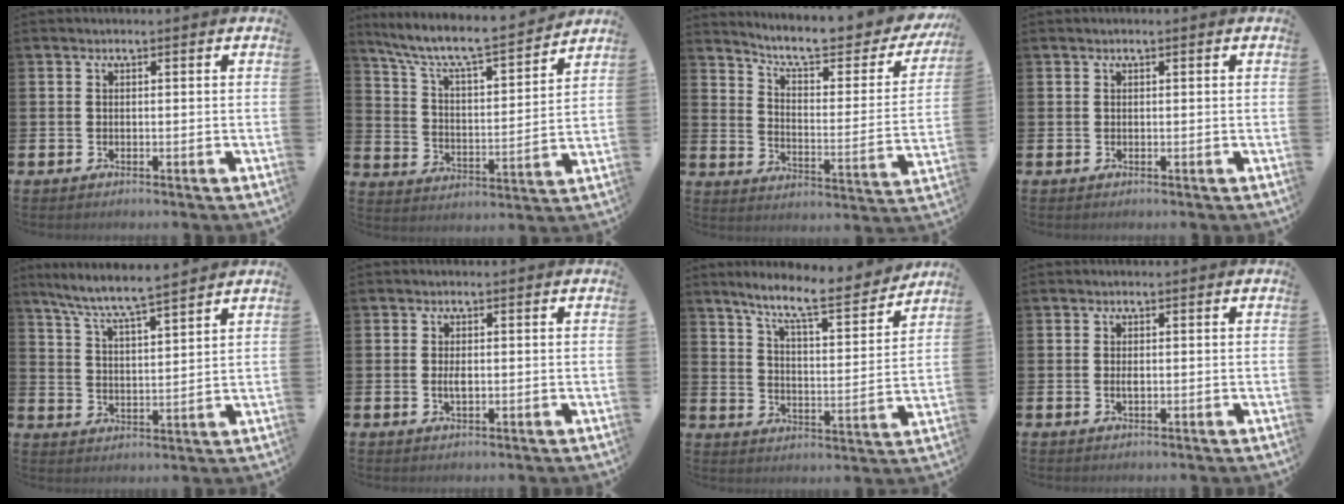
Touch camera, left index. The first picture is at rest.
{"total": 8.9, "force": [7.9, 1.4, 3.8], "torque": [-0.110, -0.052, 0.131]}
{"total": 8.3, "force": [7.2, 1.8, 3.7], "torque": [-0.091, -0.053, 0.119]}
{"total": 0.0}
{"total": 7.2, "force": [6.8, 0.0, 2.4], "torque": [-0.074, -0.039, 0.119]}
{"total": 1.6, "force": [0.0, 0.7, 1.4], "torque": [-0.026, 0.001, -0.001]}
{"total": 9.1, "force": [8.0, 1.0, 4.2], "torque": [-0.104, -0.049, 0.136]}
{"total": 0.9, "force": [0.1, 0.3, 0.8], "torque": [-0.014, 0.001, 0.001]}